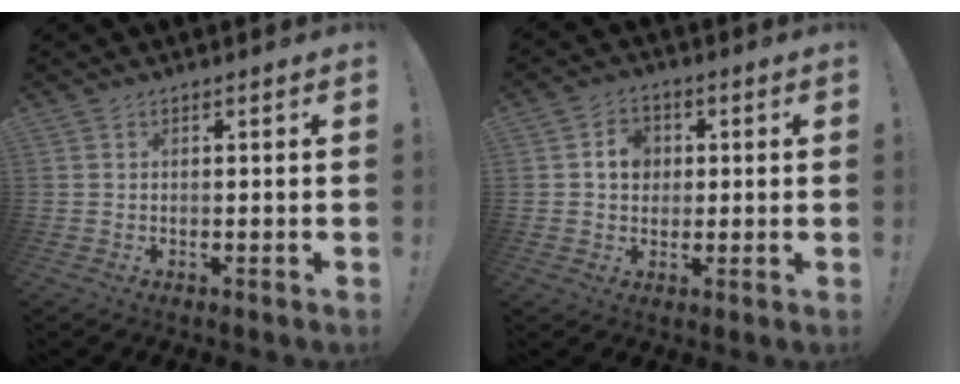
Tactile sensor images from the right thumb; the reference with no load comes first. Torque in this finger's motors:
{"motor_torque": [0.78, 1.22, 0.41, -0.42, -0.01]}